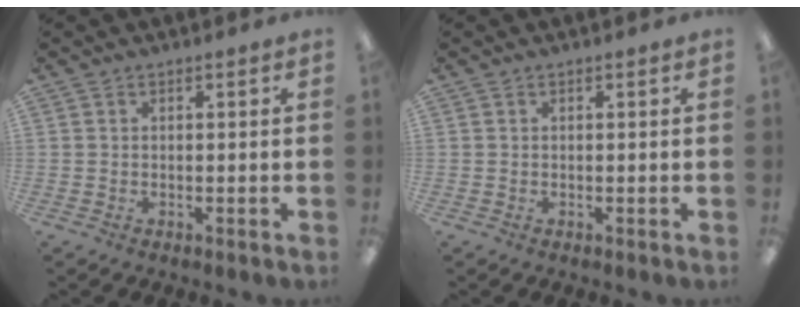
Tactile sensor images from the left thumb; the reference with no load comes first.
{"total": 0.0}